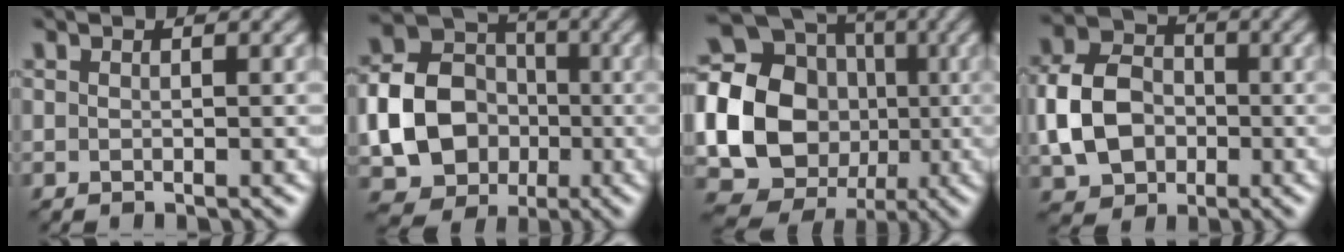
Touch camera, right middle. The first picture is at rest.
{"total": 10.3, "force": [-1.7, 8.5, 5.5], "torque": [-0.095, -0.010, -0.045]}
{"total": 24.1, "force": [-1.3, 22.4, 9.0], "torque": [-0.218, 0.013, -0.073]}
{"total": 6.8, "force": [-1.0, 5.4, 4.0], "torque": [-0.085, 0.008, -0.028]}